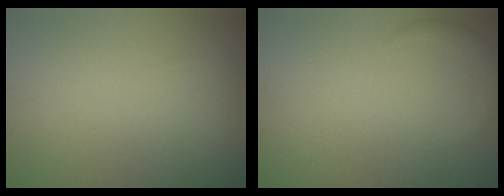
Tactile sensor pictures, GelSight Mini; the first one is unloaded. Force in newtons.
{"total": 1.7, "press": 1.7, "slide": 0.1}